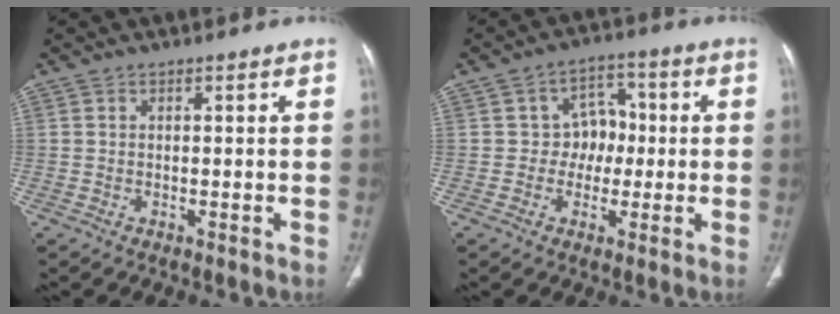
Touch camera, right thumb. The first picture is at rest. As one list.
[{"total": 7.0, "force": [-0.2, 5.9, 3.9], "torque": [-0.009, 0.019, -0.011]}]